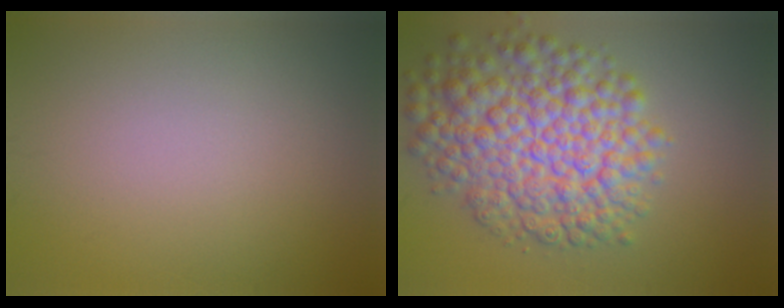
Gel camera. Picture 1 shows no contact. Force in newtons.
{"total": 9.9, "press": 9.9, "slide": 0.3}